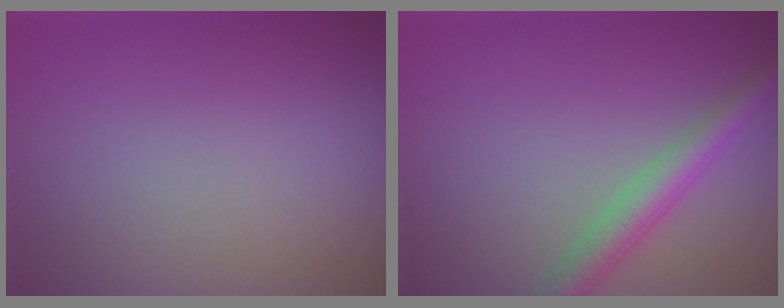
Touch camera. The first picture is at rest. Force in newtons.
{"total": 3.4, "press": 3.4, "slide": 0.1}